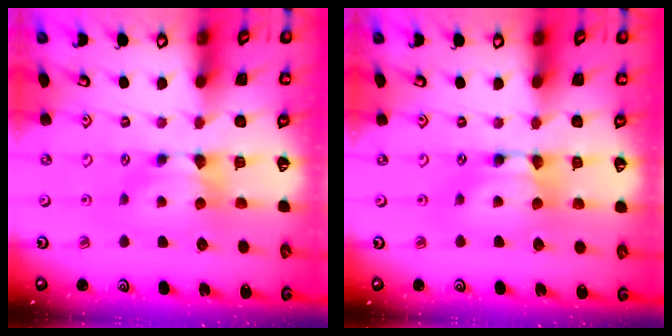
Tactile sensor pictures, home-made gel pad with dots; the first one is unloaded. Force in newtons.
{"total": 2.1, "press": 2.1, "slide": 0.0}